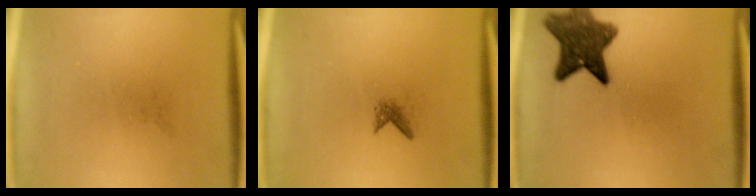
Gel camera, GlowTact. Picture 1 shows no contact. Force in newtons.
{"total": 1.1}
{"total": 8.9}